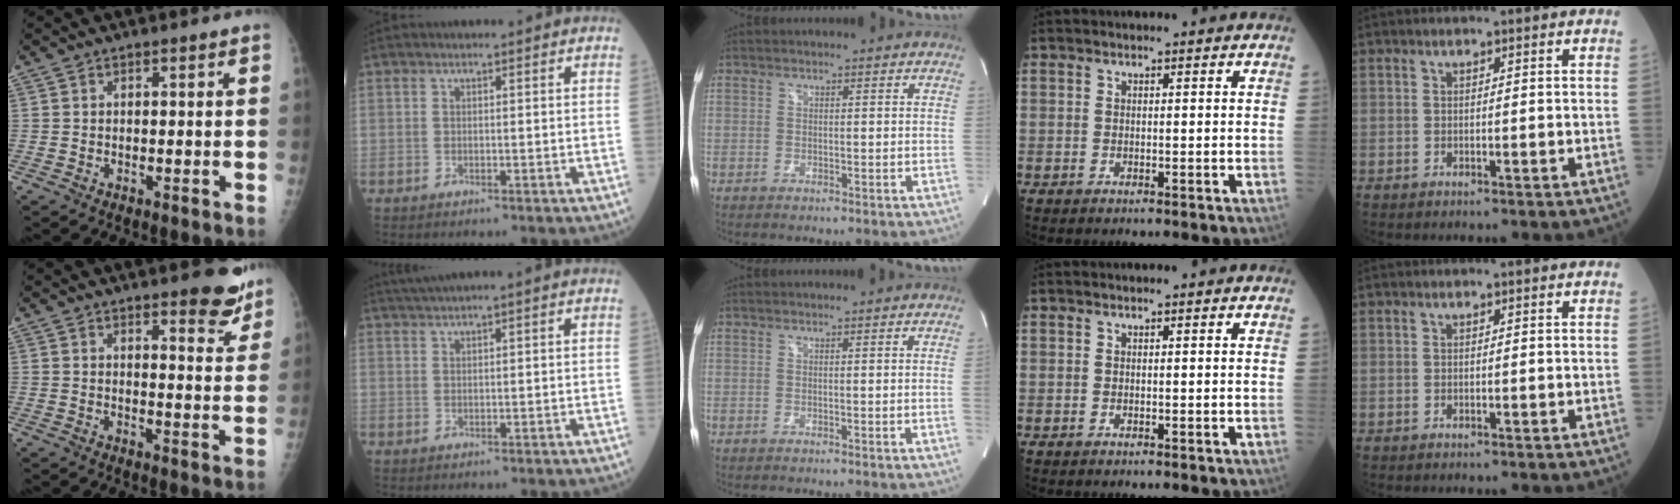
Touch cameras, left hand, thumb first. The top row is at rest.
{"thumb": {"total": 7.2, "force": [5.5, 2.2, 4.1], "torque": [-0.023, -0.038, 0.065]}, "index": {"total": 2.5, "force": [1.6, -0.3, 1.8], "torque": [-0.041, 0.016, 0.036]}, "middle": {"total": 0.6, "force": [0.0, -0.3, 0.6], "torque": [-0.007, 0.000, -0.002]}}